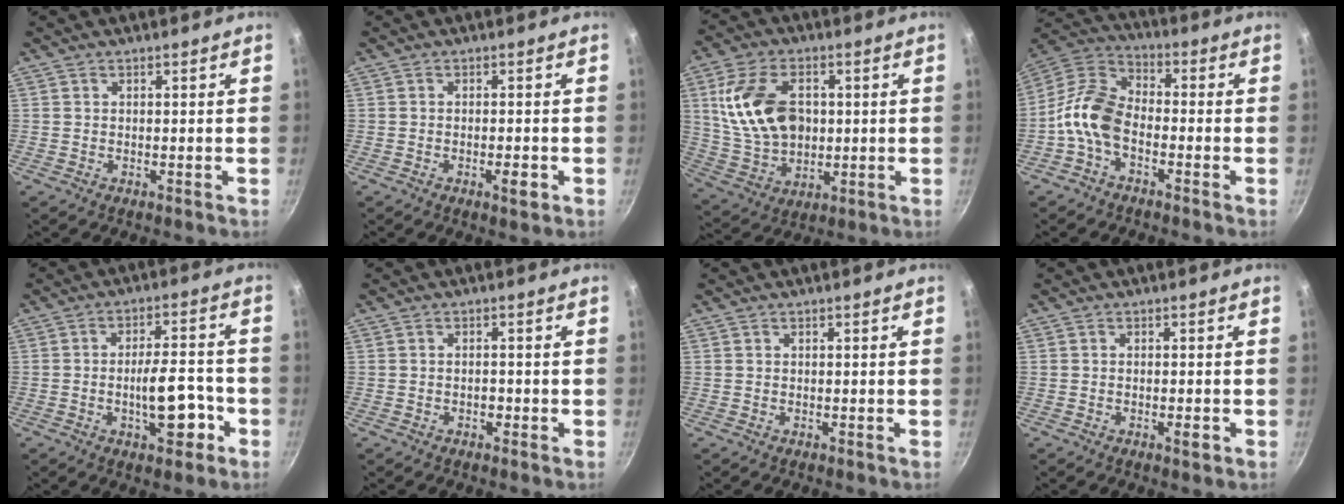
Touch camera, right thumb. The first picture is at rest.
{"total": 2.7, "force": [-1.1, 0.8, 2.4], "torque": [-0.038, 0.006, -0.015]}
{"total": 16.7, "force": [2.6, 11.2, 12.1], "torque": [-0.208, -0.001, 0.058]}
{"total": 10.2, "force": [-3.8, 6.2, 7.3], "torque": [-0.133, 0.052, -0.093]}
{"total": 9.9, "force": [-3.5, 4.1, 8.3], "torque": [-0.098, 0.029, -0.050]}
{"total": 1.4, "force": [-0.6, 0.9, 0.9], "torque": [-0.012, 0.008, -0.008]}
{"total": 0.0}
{"total": 1.8, "force": [-0.7, 0.5, 1.6], "torque": [-0.028, 0.003, -0.011]}